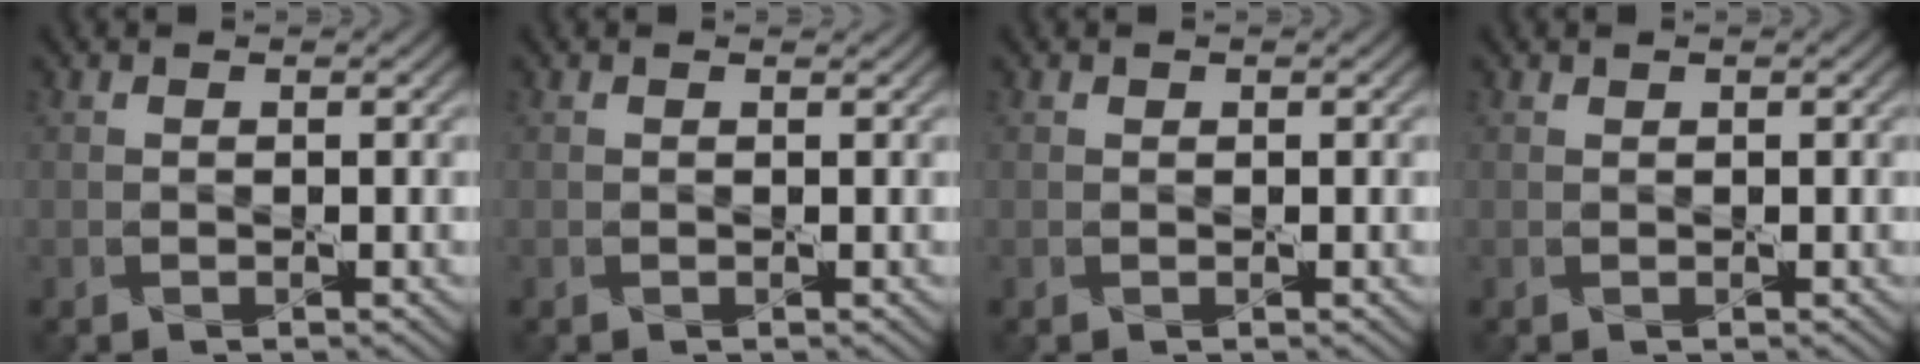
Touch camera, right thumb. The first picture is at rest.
{"total": 0.0}
{"total": 0.0}
{"total": 0.0}